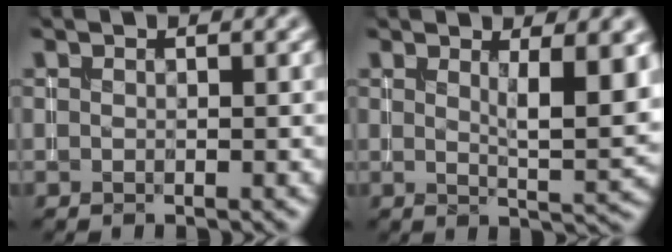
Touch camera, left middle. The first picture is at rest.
{"total": 4.9, "force": [1.6, 1.2, 4.5], "torque": [-0.059, -0.010, 0.027]}